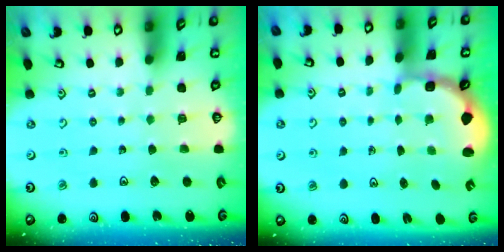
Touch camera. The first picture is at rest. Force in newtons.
{"total": 2.7, "press": 2.1, "slide": 1.7}